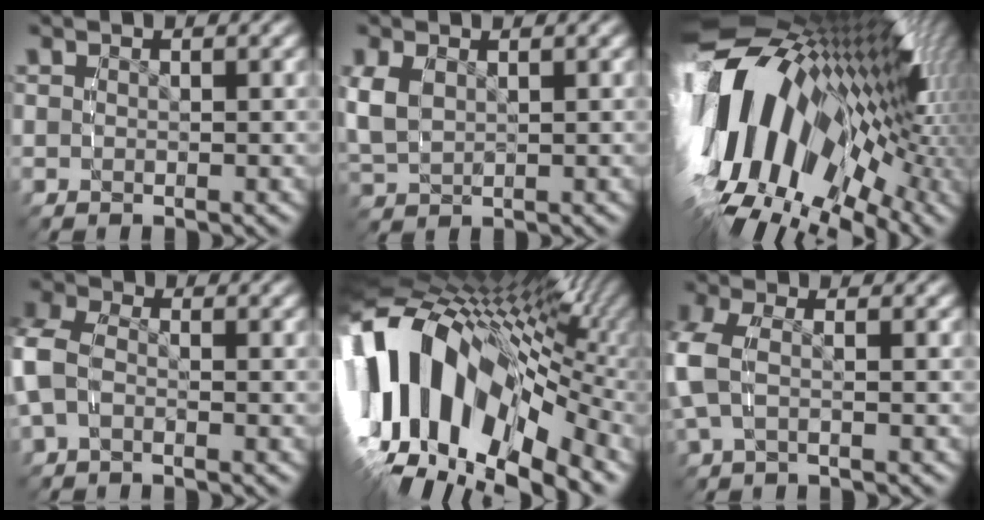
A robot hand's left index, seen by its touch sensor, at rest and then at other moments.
{"total": 3.8, "force": [0.3, 3.2, 2.1], "torque": [-0.072, -0.011, 0.012]}
{"total": 29.0, "force": [0.4, 18.9, 22.1], "torque": [-0.378, 0.005, -0.006]}
{"total": 4.3, "force": [-0.8, 3.5, 2.4], "torque": [-0.082, -0.007, -0.021]}
{"total": 23.0, "force": [-2.1, 15.6, 16.8], "torque": [-0.288, -0.003, -0.045]}
{"total": 3.5, "force": [-0.3, 2.3, 2.6], "torque": [-0.091, -0.008, -0.006]}